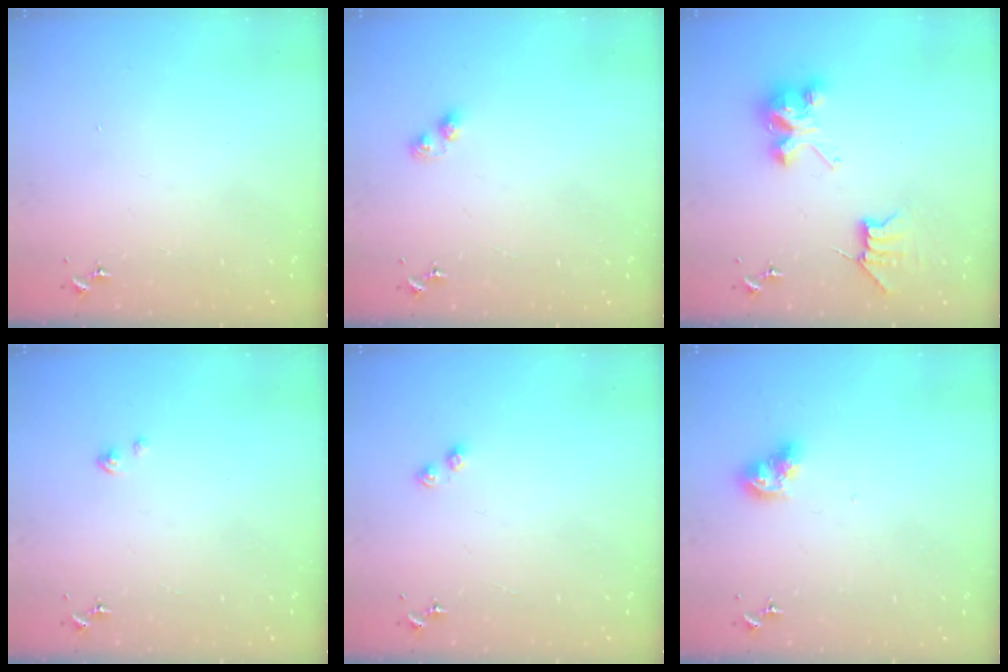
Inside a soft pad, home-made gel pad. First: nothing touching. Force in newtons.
{"total": 2.8, "press": 2.8, "slide": 0.5}
{"total": 8.9, "press": 8.9, "slide": 0.5}
{"total": 1.9, "press": 1.9, "slide": 0.2}
{"total": 2.8, "press": 2.8, "slide": 0.4}
{"total": 7.7, "press": 7.7, "slide": 0.9}